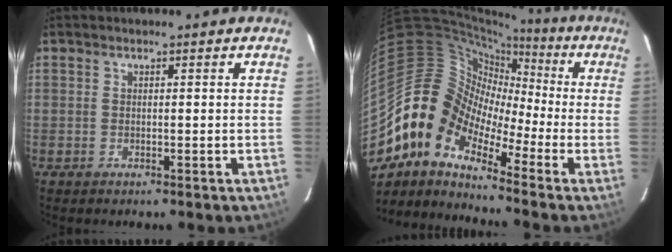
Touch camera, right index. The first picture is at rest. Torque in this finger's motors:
{"motor_torque": [1.11, -1.04, 0.15, -0.01]}